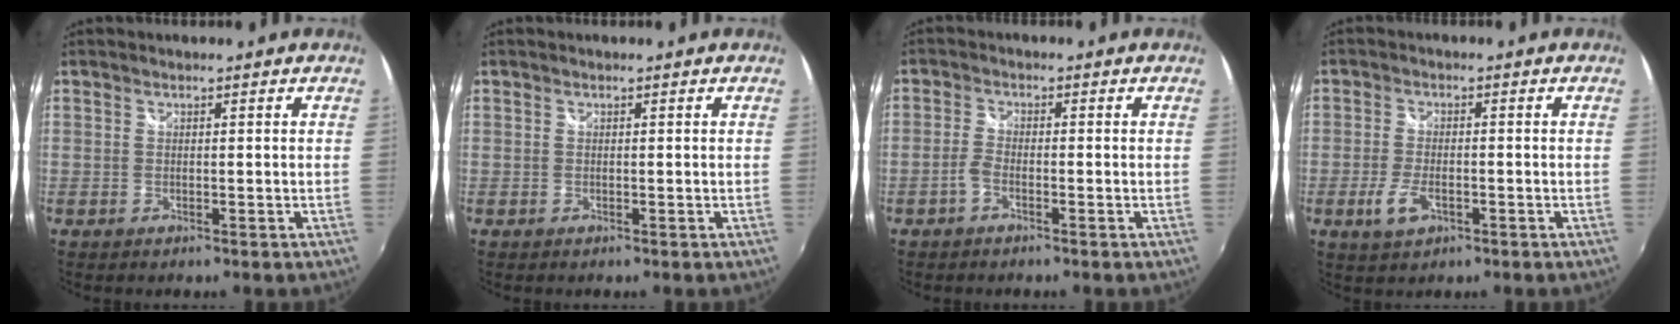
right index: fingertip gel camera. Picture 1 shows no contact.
{"total": 0.0}
{"total": 2.2, "force": [-1.3, 0.7, 1.6], "torque": [-0.046, 0.003, -0.032]}
{"total": 4.9, "force": [-2.0, 2.4, 3.8], "torque": [-0.090, -0.007, -0.038]}